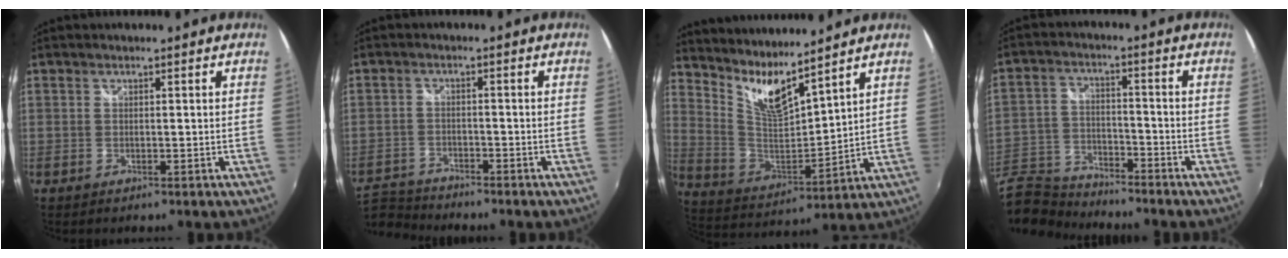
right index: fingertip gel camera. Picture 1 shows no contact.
{"total": 7.5, "force": [-7.1, 2.5, 0.9], "torque": [-0.045, 0.010, -0.136]}
{"total": 10.1, "force": [8.5, 1.0, 5.4], "torque": [-0.105, -0.025, 0.168]}
{"total": 13.8, "force": [-11.7, 5.5, 4.9], "torque": [-0.134, -0.013, -0.215]}